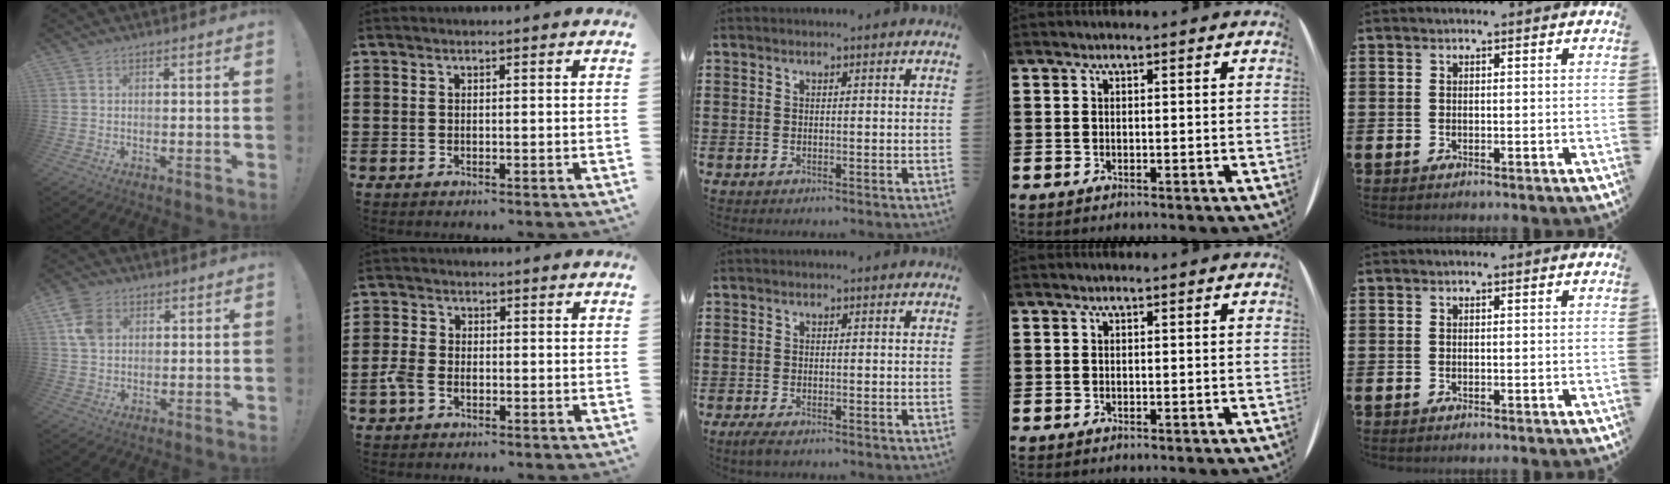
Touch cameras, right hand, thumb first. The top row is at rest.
{"thumb": {"total": 8.3, "force": [2.6, 6.3, 4.8], "torque": [-0.087, 0.004, 0.051]}, "index": {"total": 3.0, "force": [-1.2, 2.0, 1.9], "torque": [-0.058, -0.005, -0.029]}, "middle": {"total": 1.2, "force": [-0.8, 0.3, 0.8], "torque": [-0.022, -0.006, -0.018]}}